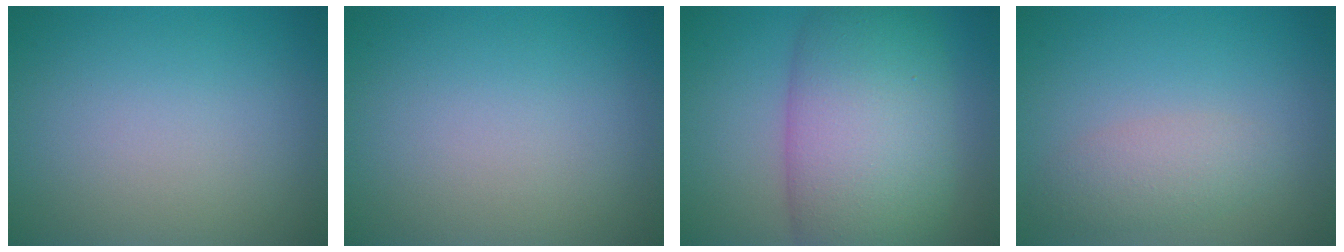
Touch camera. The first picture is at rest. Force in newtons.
{"total": 0.0}
{"total": 11.2, "press": 11.2, "slide": 0.3}
{"total": 2.5, "press": 2.5, "slide": 0.2}